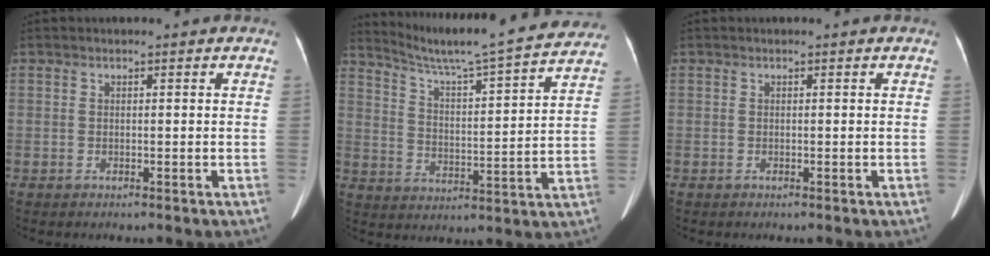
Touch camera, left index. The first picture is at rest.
{"total": 21.3, "force": [19.7, -0.2, 8.2], "torque": [-0.139, -0.032, 0.268]}
{"total": 0.0}